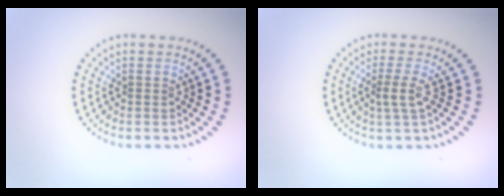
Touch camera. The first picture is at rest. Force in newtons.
{"total": 1.7, "press": 1.2, "slide": 1.2}